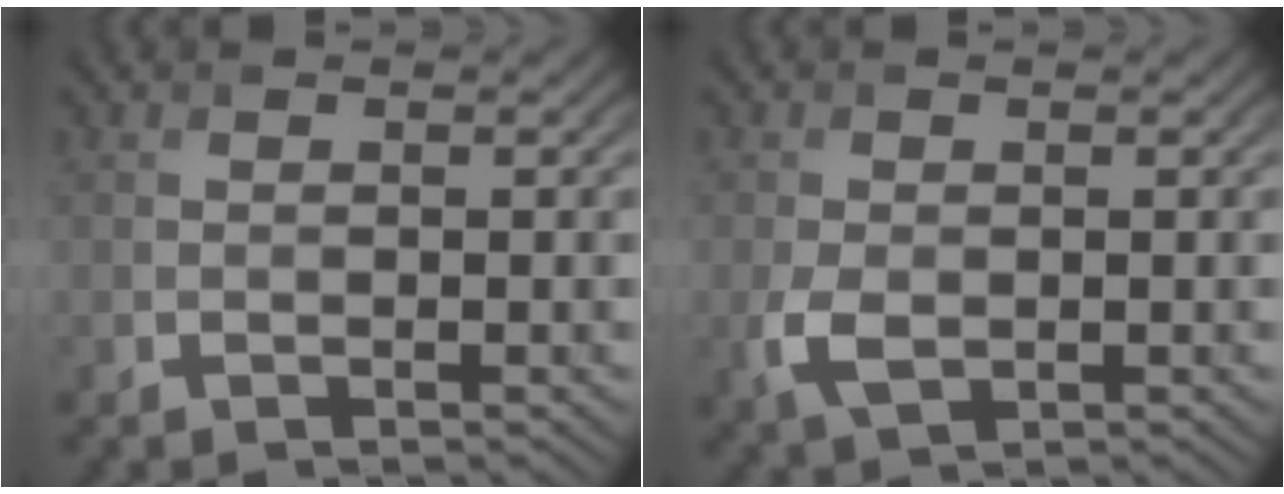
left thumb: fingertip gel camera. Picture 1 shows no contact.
{"total": 3.1, "force": [-0.7, 2.1, 2.3], "torque": [-0.064, -0.011, -0.009]}